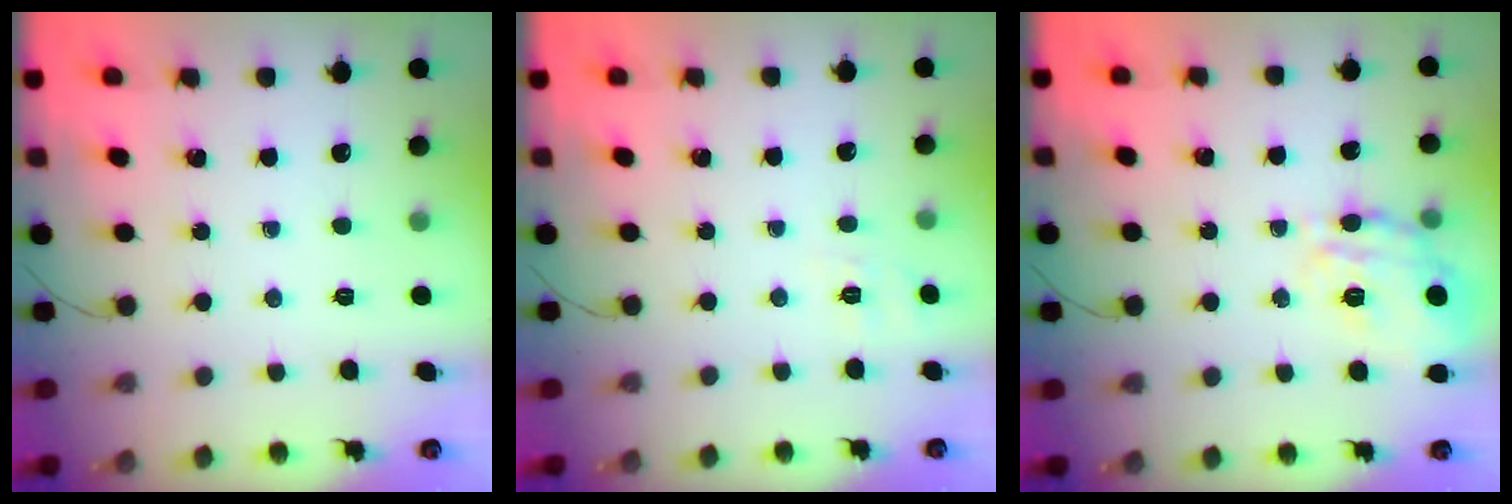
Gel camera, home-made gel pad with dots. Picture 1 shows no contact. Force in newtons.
{"total": 3.9, "press": 3.3, "slide": 2.0}
{"total": 14.4, "press": 14.4, "slide": 1.1}